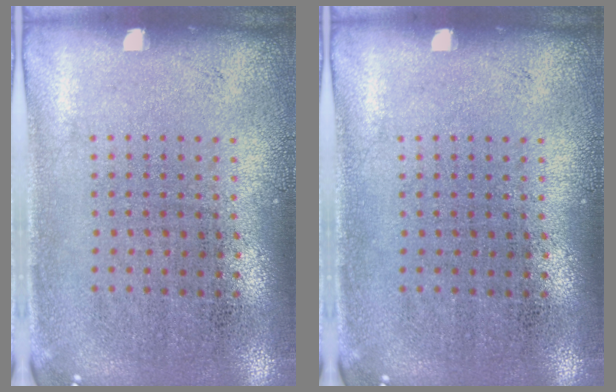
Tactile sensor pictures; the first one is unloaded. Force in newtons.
{"total": 0.0}